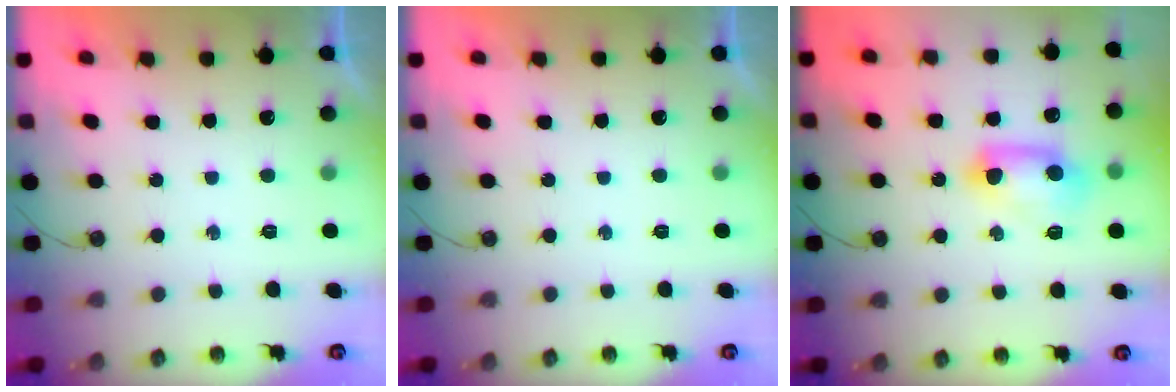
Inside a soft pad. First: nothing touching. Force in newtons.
{"total": 0.0}
{"total": 10.0, "press": 9.9, "slide": 1.4}